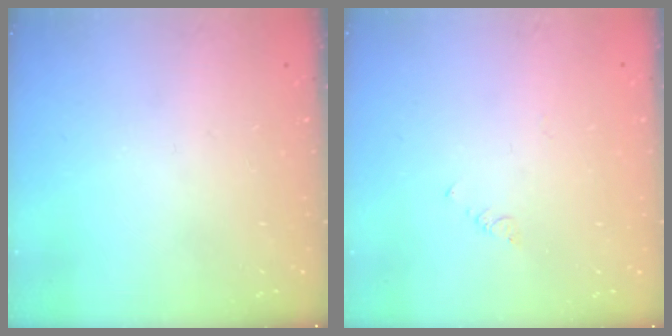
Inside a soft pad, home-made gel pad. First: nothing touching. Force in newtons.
{"total": 1.0, "press": 0.9, "slide": 0.3}